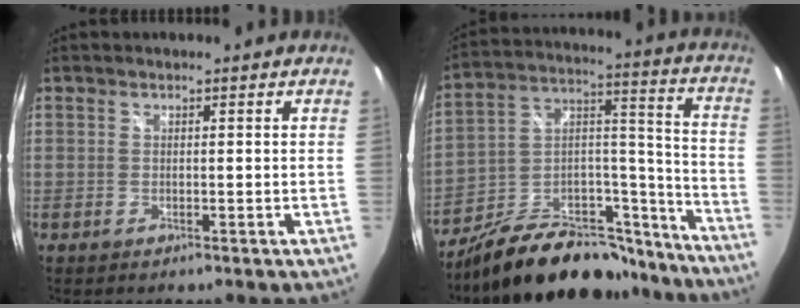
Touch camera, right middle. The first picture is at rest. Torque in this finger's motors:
{"motor_torque": [0.79, -1.35, -0.04, -0.05]}